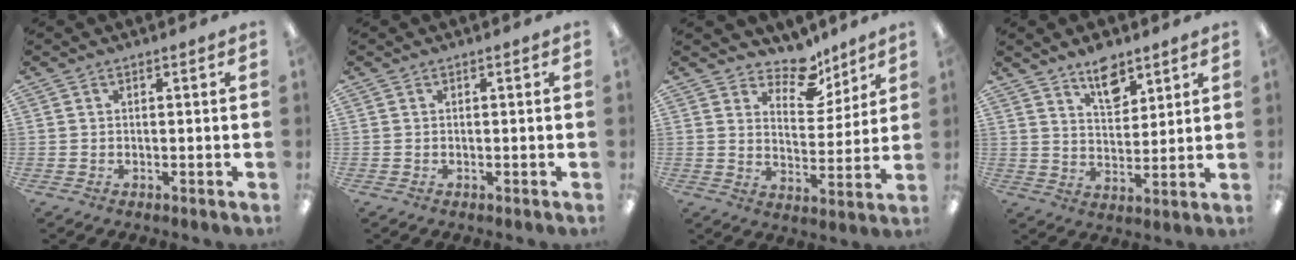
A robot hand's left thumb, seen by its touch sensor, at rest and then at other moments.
{"total": 0.0}
{"total": 10.4, "force": [8.4, 5.0, 3.8], "torque": [-0.049, -0.059, 0.150]}
{"total": 8.9, "force": [6.4, 4.4, 4.2], "torque": [-0.053, -0.036, 0.111]}